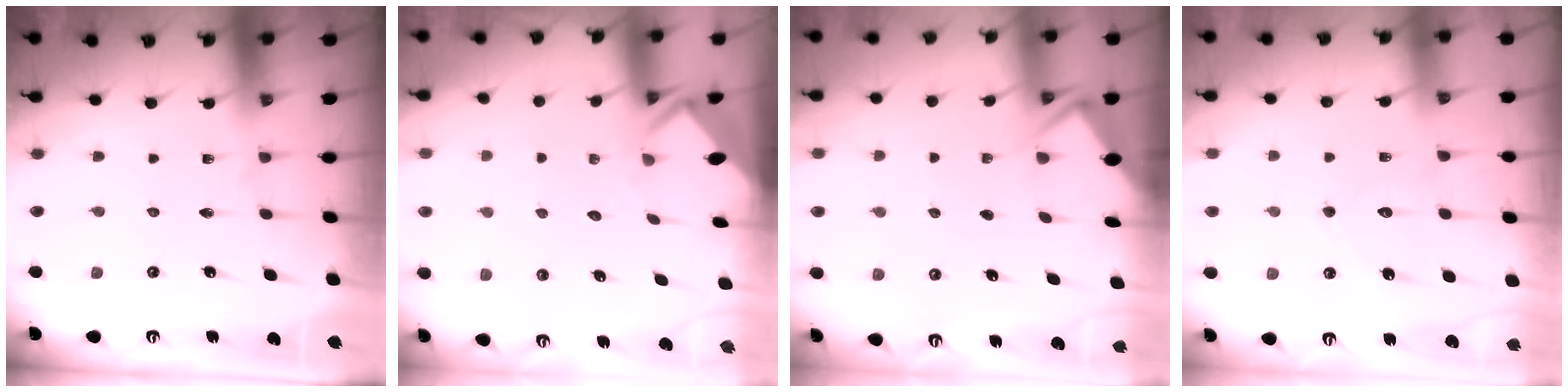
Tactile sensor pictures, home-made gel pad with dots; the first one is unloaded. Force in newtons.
{"total": 3.5, "press": 3.5, "slide": 0.3}
{"total": 4.0, "press": 4.0, "slide": 0.3}
{"total": 6.6, "press": 6.6, "slide": 0.5}